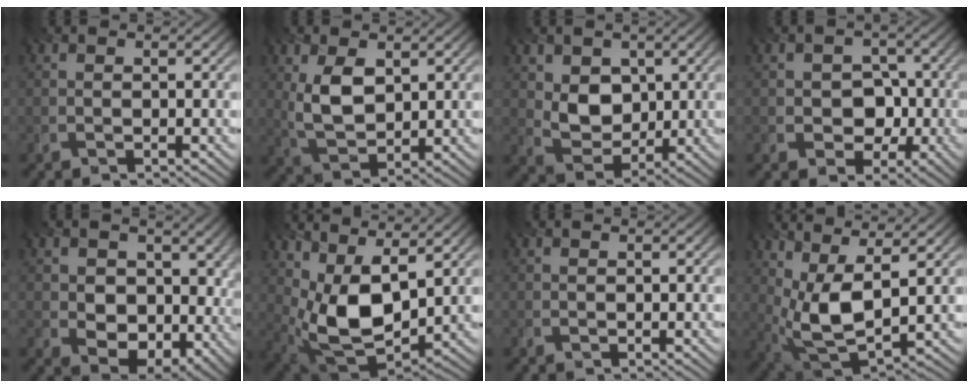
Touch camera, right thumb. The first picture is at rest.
{"total": 7.0, "force": [1.9, 4.1, 5.3], "torque": [-0.122, -0.001, 0.043]}
{"total": 6.4, "force": [1.8, 5.0, 3.5], "torque": [-0.096, -0.012, 0.029]}
{"total": 5.7, "force": [-0.7, 4.9, 2.8], "torque": [-0.036, 0.007, -0.028]}
{"total": 11.5, "force": [1.3, 8.7, 7.4], "torque": [-0.134, -0.023, 0.027]}
{"total": 10.9, "force": [3.6, 5.7, 8.6], "torque": [-0.192, -0.013, 0.076]}
{"total": 0.0}
{"total": 9.6, "force": [3.3, 4.2, 8.0], "torque": [-0.187, -0.004, 0.069]}